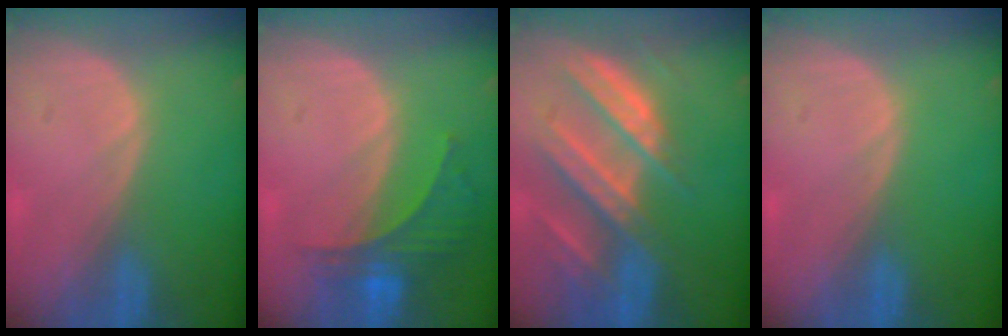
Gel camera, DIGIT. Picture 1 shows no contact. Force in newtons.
{"total": 5.7, "press": 5.5, "slide": 1.3}
{"total": 9.9, "press": 8.7, "slide": 4.6}
{"total": 0.0}